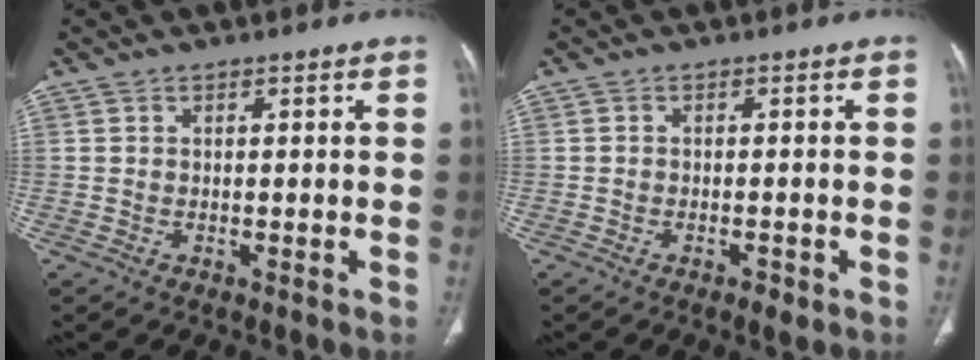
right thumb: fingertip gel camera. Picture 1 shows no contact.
{"total": 1.8, "force": [-1.1, 0.7, 1.3], "torque": [-0.023, 0.003, -0.015]}